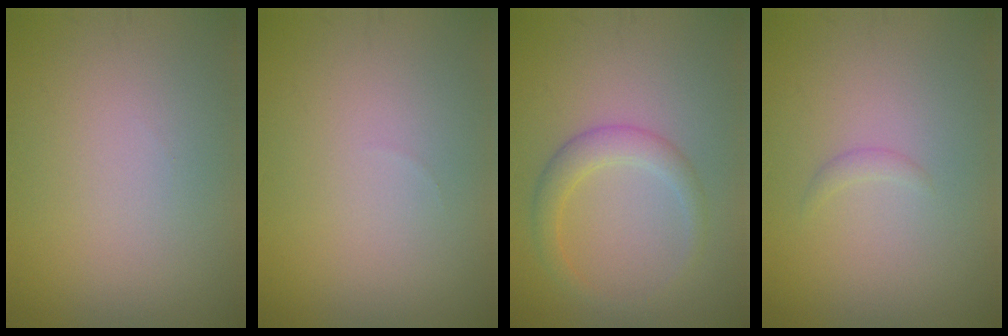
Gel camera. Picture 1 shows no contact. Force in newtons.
{"total": 0.0}
{"total": 2.6, "press": 2.6, "slide": 0.1}
{"total": 0.7, "press": 0.7, "slide": 0.1}